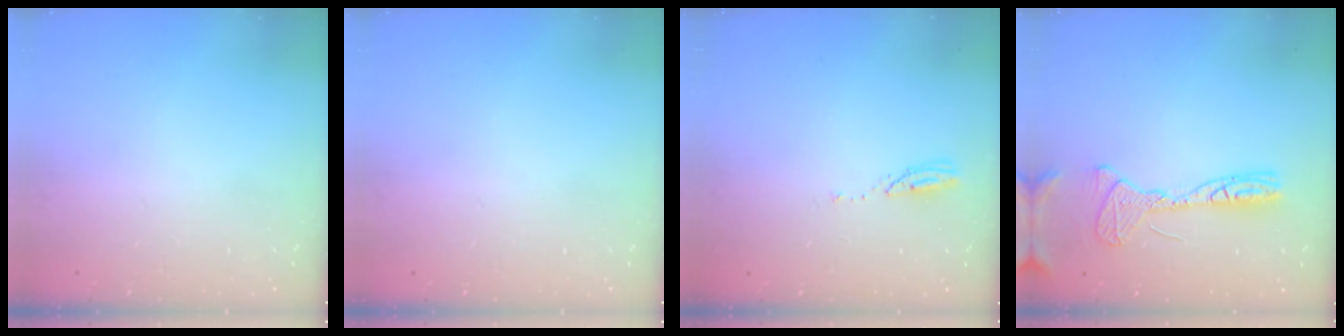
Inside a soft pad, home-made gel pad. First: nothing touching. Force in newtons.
{"total": 0.0}
{"total": 3.0, "press": 2.9, "slide": 0.3}
{"total": 12.5, "press": 12.3, "slide": 2.3}